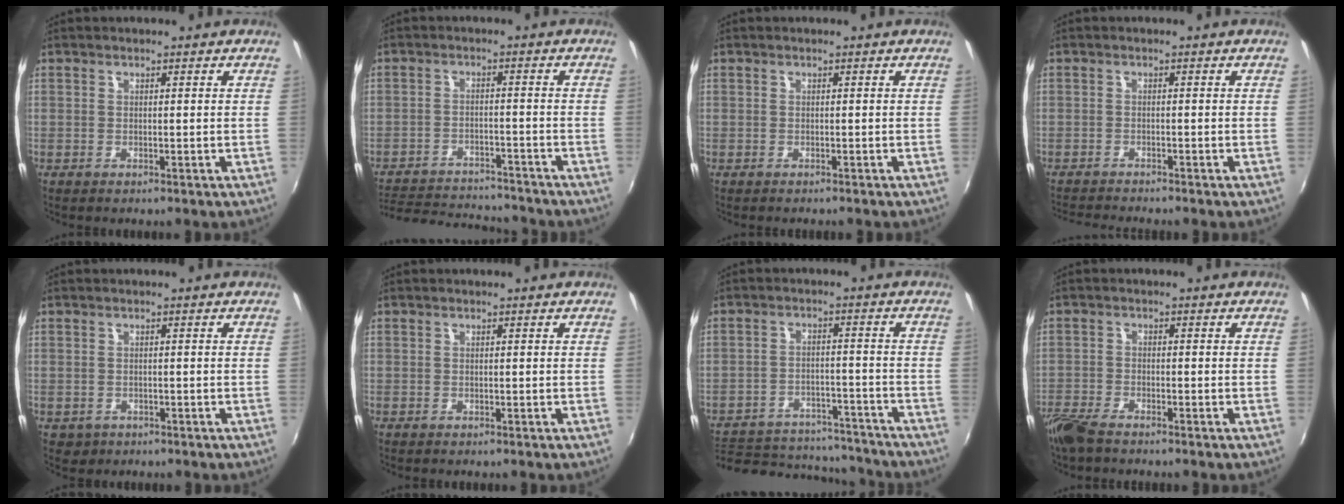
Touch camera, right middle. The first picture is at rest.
{"total": 15.6, "force": [-14.1, 3.9, 5.4], "torque": [-0.124, -0.007, -0.204]}
{"total": 0.6, "force": [-0.5, 0.1, 0.1], "torque": [-0.003, -0.003, -0.009]}
{"total": 4.2, "force": [-4.1, -0.3, 1.0], "torque": [-0.034, -0.016, -0.076]}
{"total": 2.2, "force": [-0.8, 1.9, 0.7], "torque": [-0.019, -0.003, -0.007]}
{"total": 0.0}
{"total": 19.1, "force": [-16.0, 8.0, 6.7], "torque": [-0.155, 0.018, -0.200]}
{"total": 5.9, "force": [-5.0, 1.3, 2.9], "torque": [-0.078, -0.022, -0.099]}